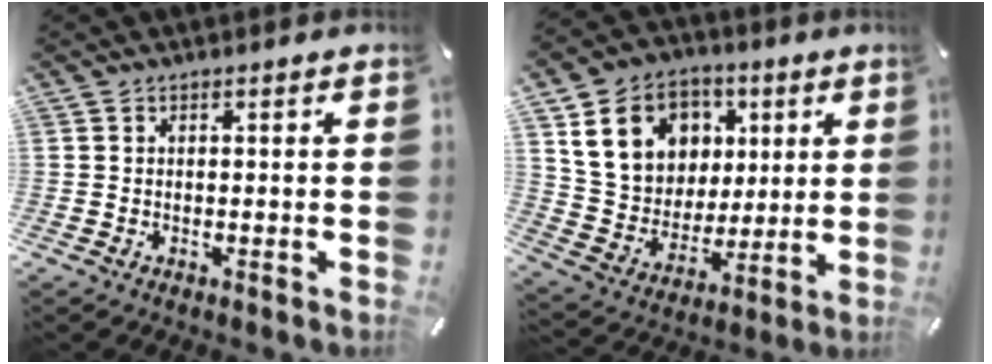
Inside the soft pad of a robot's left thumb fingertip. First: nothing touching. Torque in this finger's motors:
{"motor_torque": [2.46, 2.46, 1.42, -1.34, 0.37]}